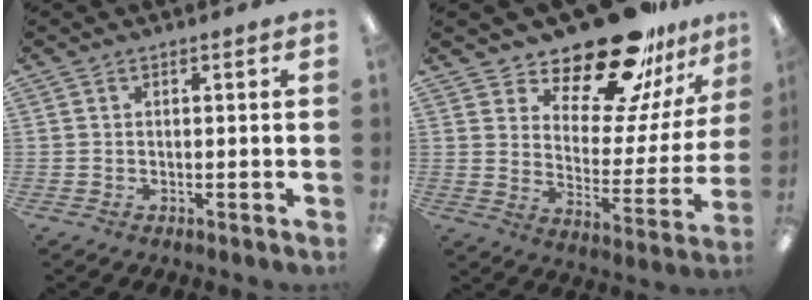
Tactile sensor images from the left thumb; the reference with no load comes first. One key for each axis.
{"total": 20.4, "fx": 17.2, "fy": 6.3, "fz": 8.9, "tx": -0.148, "ty": -0.127, "tz": 0.294}